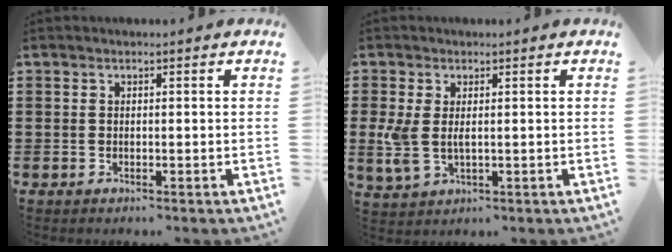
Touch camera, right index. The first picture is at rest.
{"total": 3.8, "force": [0.5, 1.8, 3.3], "torque": [-0.090, -0.004, 0.003]}